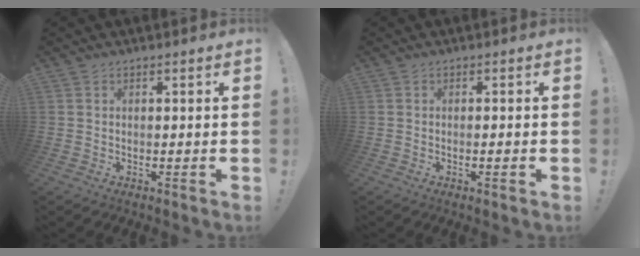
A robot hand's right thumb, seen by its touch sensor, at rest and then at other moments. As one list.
[{"total": 1.4, "force": [-0.5, -0.2, 1.3], "torque": [-0.028, 0.001, -0.009]}]